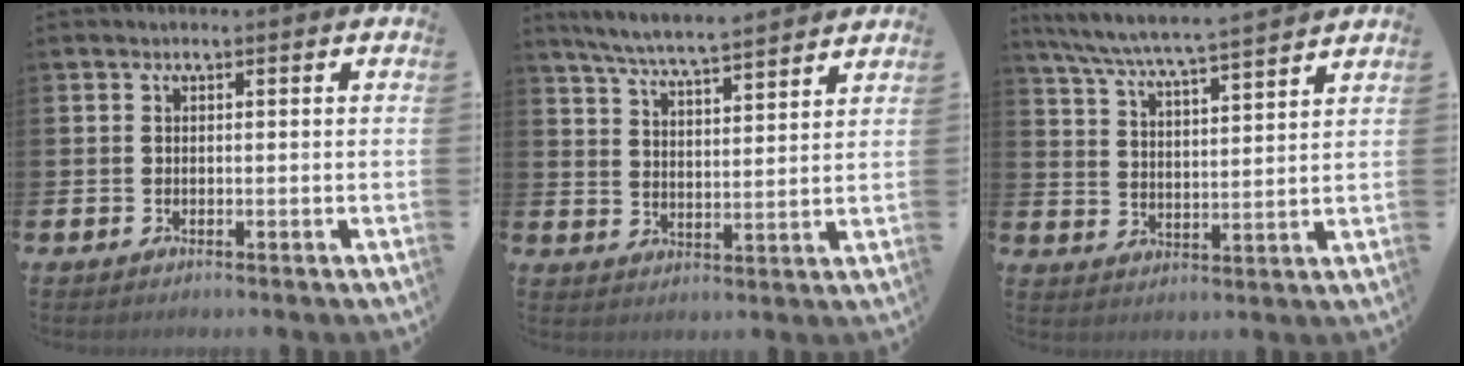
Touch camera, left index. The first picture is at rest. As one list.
[{"total": 6.3, "force": [6.1, -0.2, 1.6], "torque": [-0.052, -0.039, 0.107]}, {"total": 6.6, "force": [6.3, -0.1, 1.8], "torque": [-0.061, -0.046, 0.108]}]